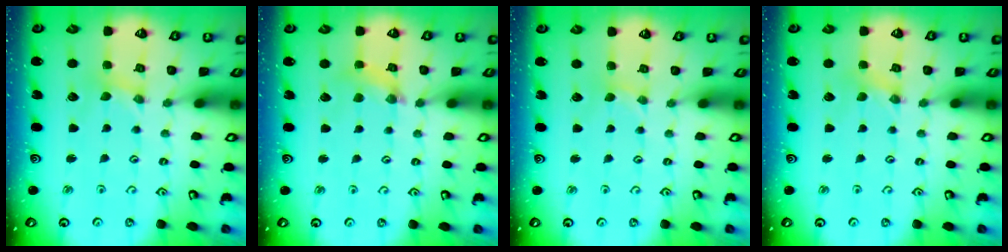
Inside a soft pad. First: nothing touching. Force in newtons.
{"total": 3.7, "press": 3.6, "slide": 0.5}
{"total": 0.0}
{"total": 0.0}